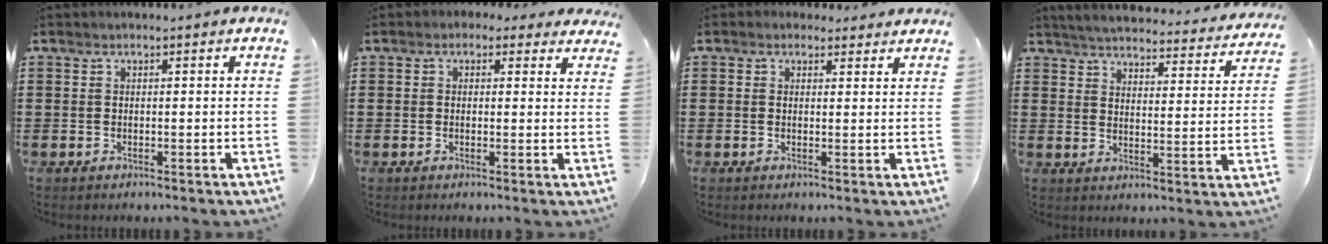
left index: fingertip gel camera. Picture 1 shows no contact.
{"total": 1.6, "force": [0.7, 1.3, 0.6], "torque": [-0.010, 0.007, 0.008]}
{"total": 1.8, "force": [1.5, 1.0, 0.2], "torque": [-0.002, 0.004, 0.026]}
{"total": 4.6, "force": [4.5, -0.1, 0.9], "torque": [-0.040, -0.034, 0.075]}